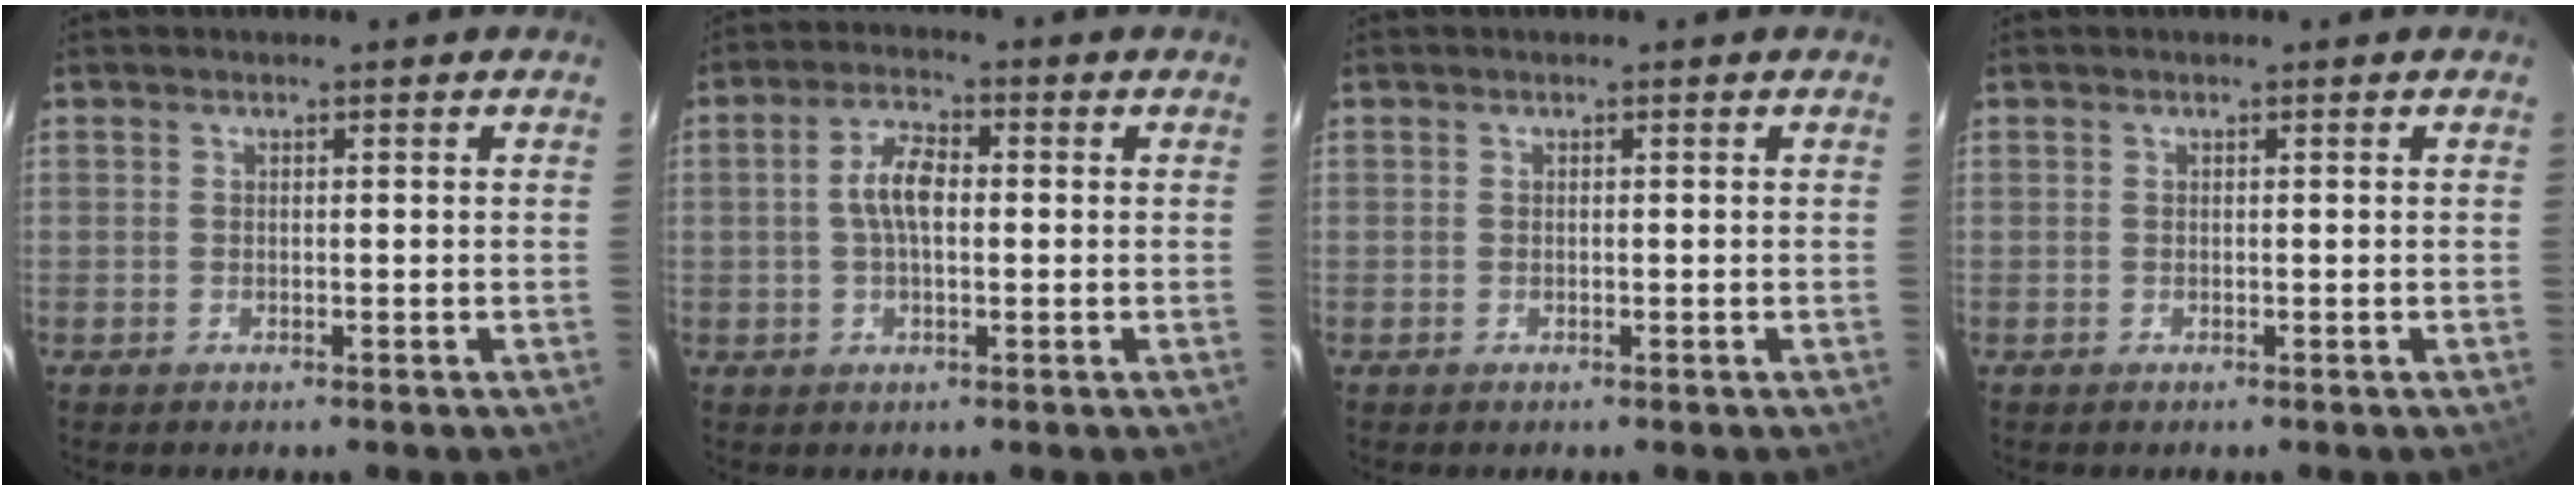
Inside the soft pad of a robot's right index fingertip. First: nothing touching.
{"total": 5.8, "force": [0.2, 2.6, 5.2], "torque": [-0.098, 0.012, 0.005]}
{"total": 0.0}
{"total": 0.0}